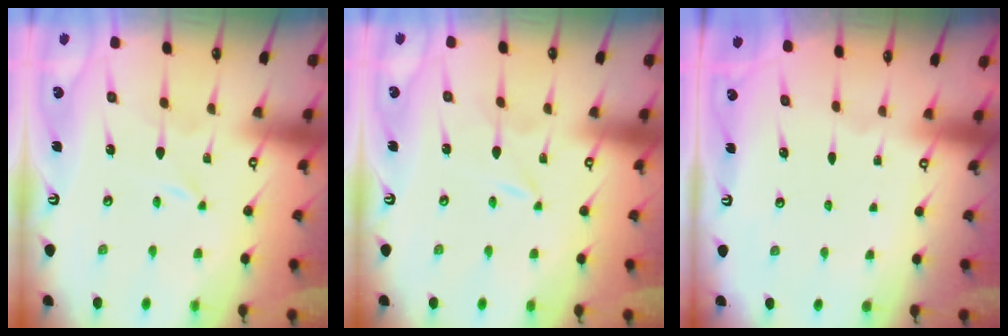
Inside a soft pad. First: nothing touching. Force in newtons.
{"total": 0.0}
{"total": 0.0}